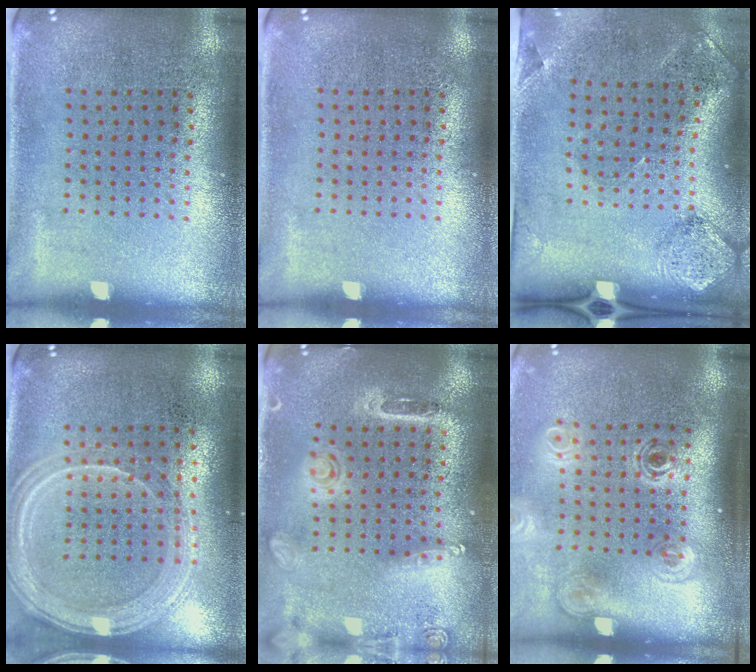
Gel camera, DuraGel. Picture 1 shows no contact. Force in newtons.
{"total": 0.0}
{"total": 1.8, "press": 1.2, "slide": 1.4}
{"total": 1.4, "press": 1.3, "slide": 0.2}
{"total": 1.6, "press": 1.5, "slide": 0.5}
{"total": 1.8, "press": 1.2, "slide": 1.4}